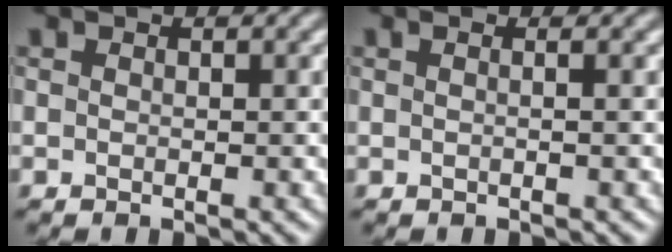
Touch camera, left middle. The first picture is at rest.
{"total": 1.0, "force": [0.2, 0.0, 0.9], "torque": [-0.015, -0.010, -0.007]}